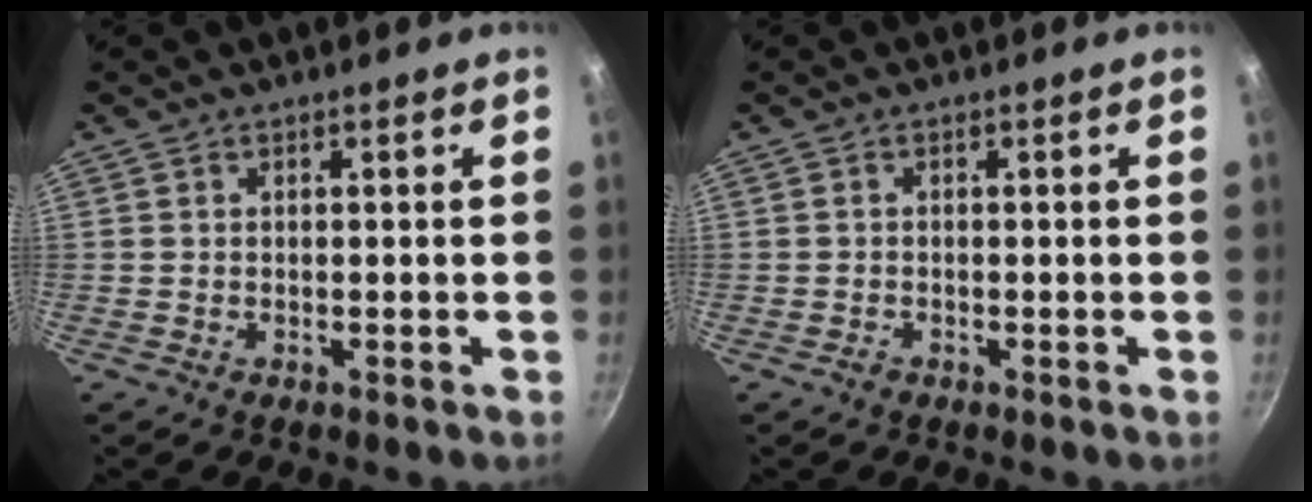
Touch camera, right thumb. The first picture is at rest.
{"total": 0.7, "force": [-0.5, 0.5, 0.2], "torque": [-0.002, 0.002, -0.012]}